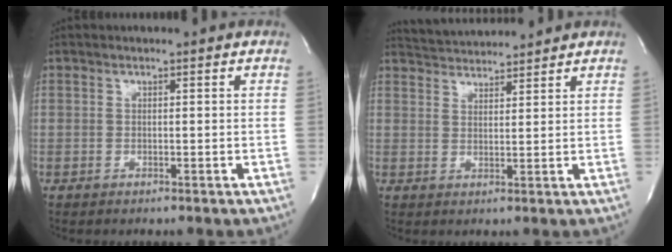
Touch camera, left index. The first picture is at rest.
{"total": 6.1, "force": [6.0, 0.3, 0.8], "torque": [-0.025, 0.020, 0.099]}